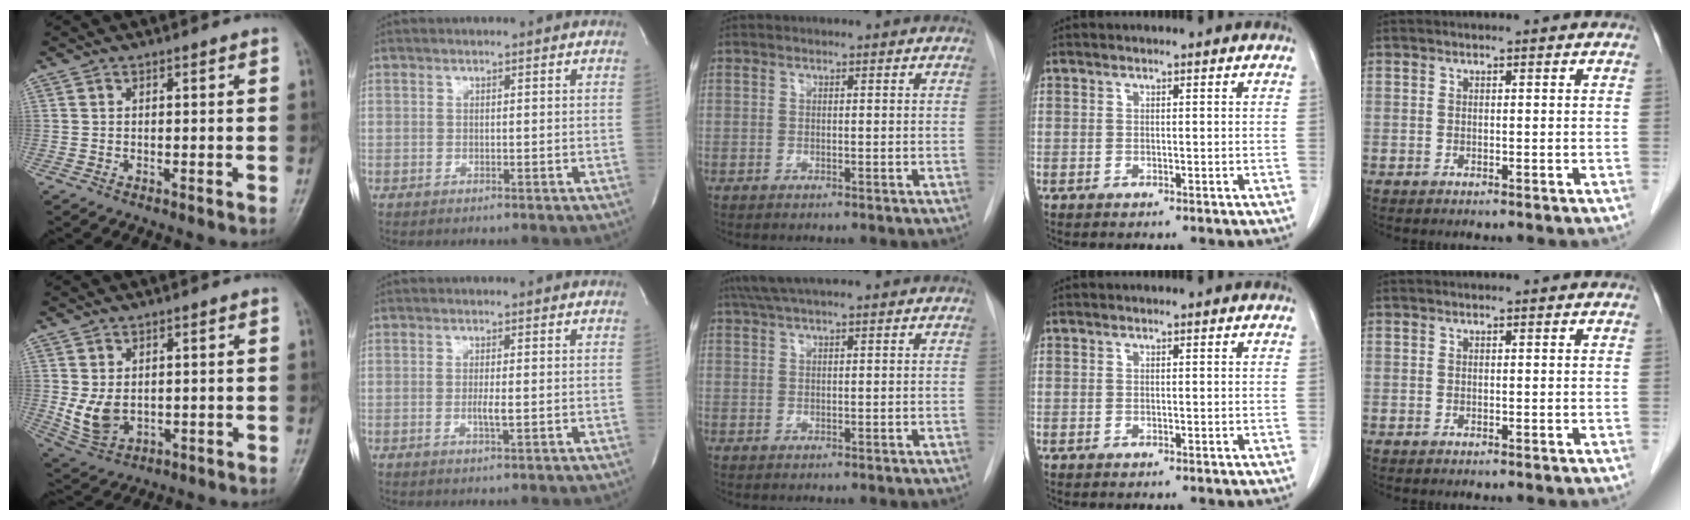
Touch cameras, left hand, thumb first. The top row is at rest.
{"thumb": {"total": 6.3, "force": [0.0, 4.6, 4.3], "torque": [-0.070, -0.009, 0.017]}, "index": {"total": 1.9, "force": [-0.4, 0.1, 1.9], "torque": [-0.040, -0.004, -0.006]}, "middle": {"total": 6.6, "force": [5.4, 0.6, 3.8], "torque": [-0.065, 0.040, 0.091]}}